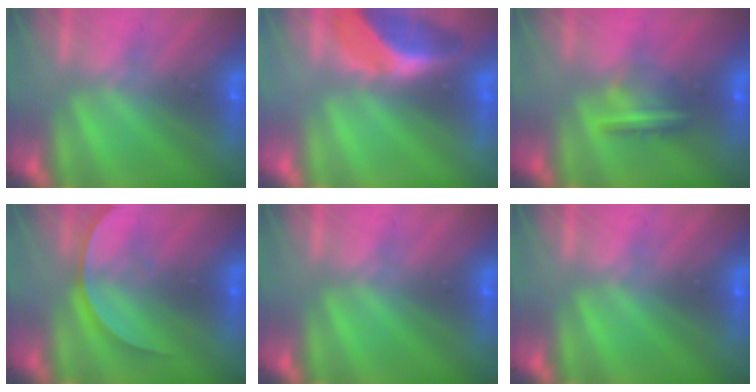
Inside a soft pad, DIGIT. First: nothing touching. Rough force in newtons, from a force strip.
{"total": 2.1}
{"total": 9.3}
{"total": 2.7}
{"total": 0.0}
{"total": 0.0}